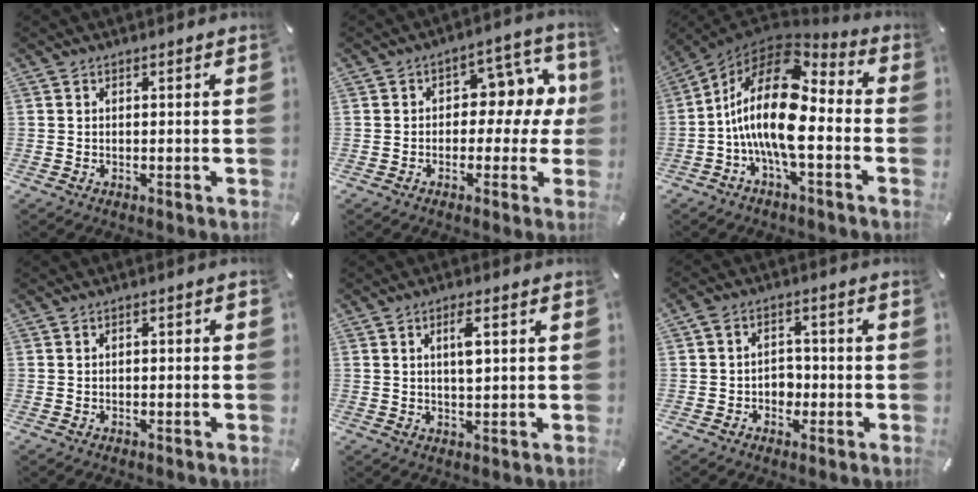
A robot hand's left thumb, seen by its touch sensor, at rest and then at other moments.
{"total": 10.1, "force": [1.3, 6.8, 7.3], "torque": [-0.092, -0.008, 0.020]}
{"total": 19.0, "force": [-1.2, 8.4, 17.0], "torque": [-0.349, -0.010, -0.025]}
{"total": 1.3, "force": [-1.1, 0.6, 0.5], "torque": [-0.010, 0.005, -0.022]}
{"total": 4.2, "force": [1.1, 1.1, 3.9], "torque": [-0.065, -0.002, 0.013]}
{"total": 4.4, "force": [-1.2, 3.9, 1.7], "torque": [-0.036, 0.013, -0.022]}